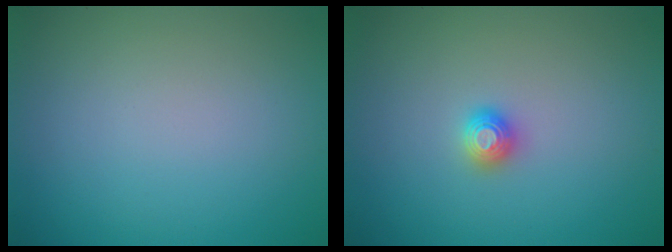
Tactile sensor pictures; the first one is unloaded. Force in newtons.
{"total": 1.1, "press": 1.1, "slide": 0.0}